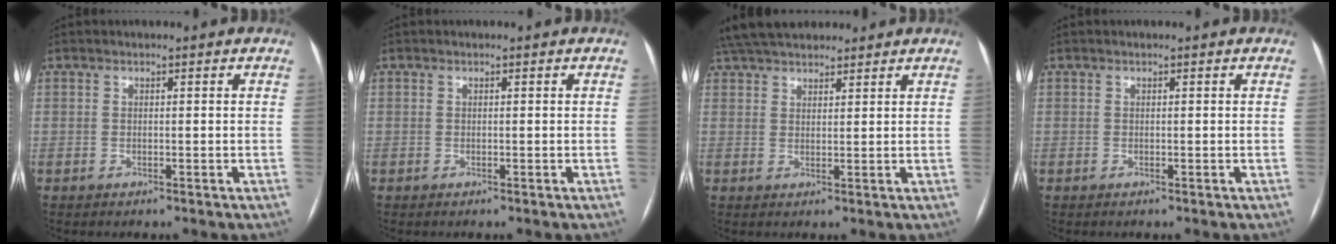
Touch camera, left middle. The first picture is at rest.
{"total": 0.0}
{"total": 11.0, "force": [9.5, 3.6, 4.3], "torque": [-0.071, 0.048, 0.159]}
{"total": 0.0}